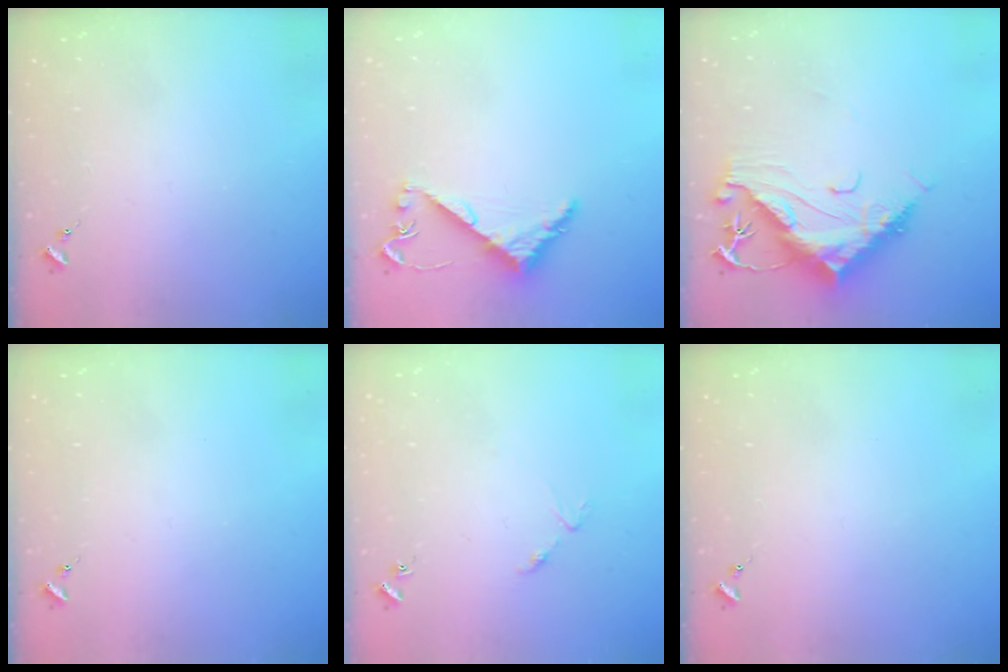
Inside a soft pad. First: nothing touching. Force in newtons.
{"total": 5.2, "press": 5.2, "slide": 0.4}
{"total": 14.6, "press": 14.5, "slide": 1.5}
{"total": 0.0}
{"total": 3.8, "press": 3.8, "slide": 0.5}
{"total": 0.0}